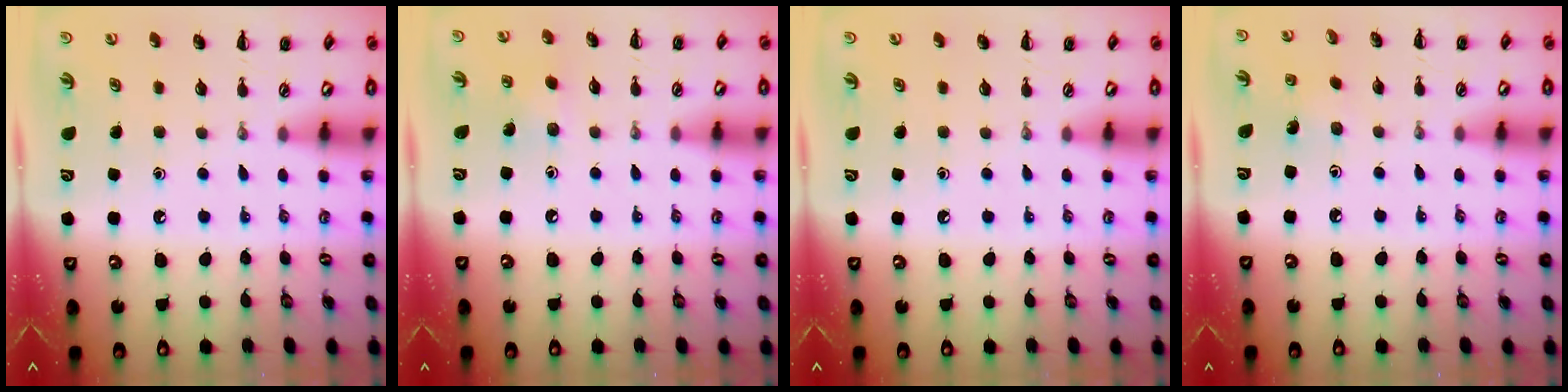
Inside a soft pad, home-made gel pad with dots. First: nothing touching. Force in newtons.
{"total": 6.7, "press": 6.6, "slide": 1.4}
{"total": 0.0}
{"total": 1.4, "press": 1.3, "slide": 0.5}